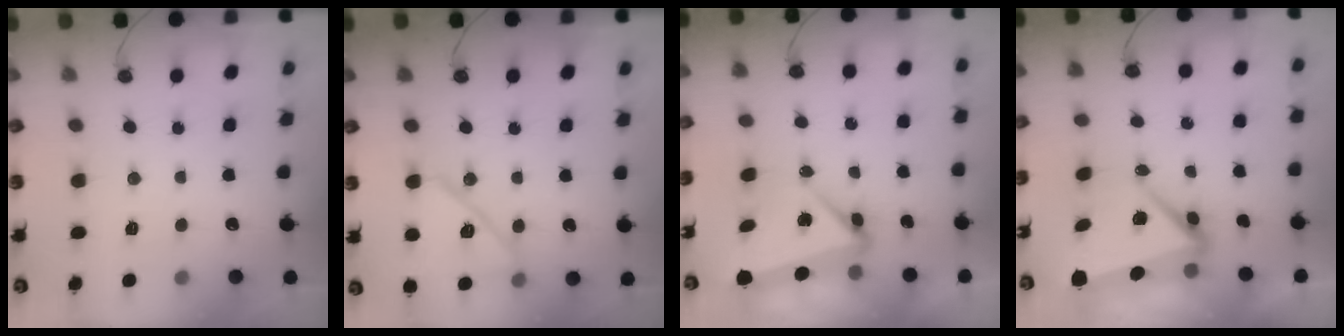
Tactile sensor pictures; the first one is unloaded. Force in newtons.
{"total": 13.9, "press": 13.9, "slide": 0.3}
{"total": 9.3, "press": 5.8, "slide": 7.3}
{"total": 7.5, "press": 7.4, "slide": 0.9}